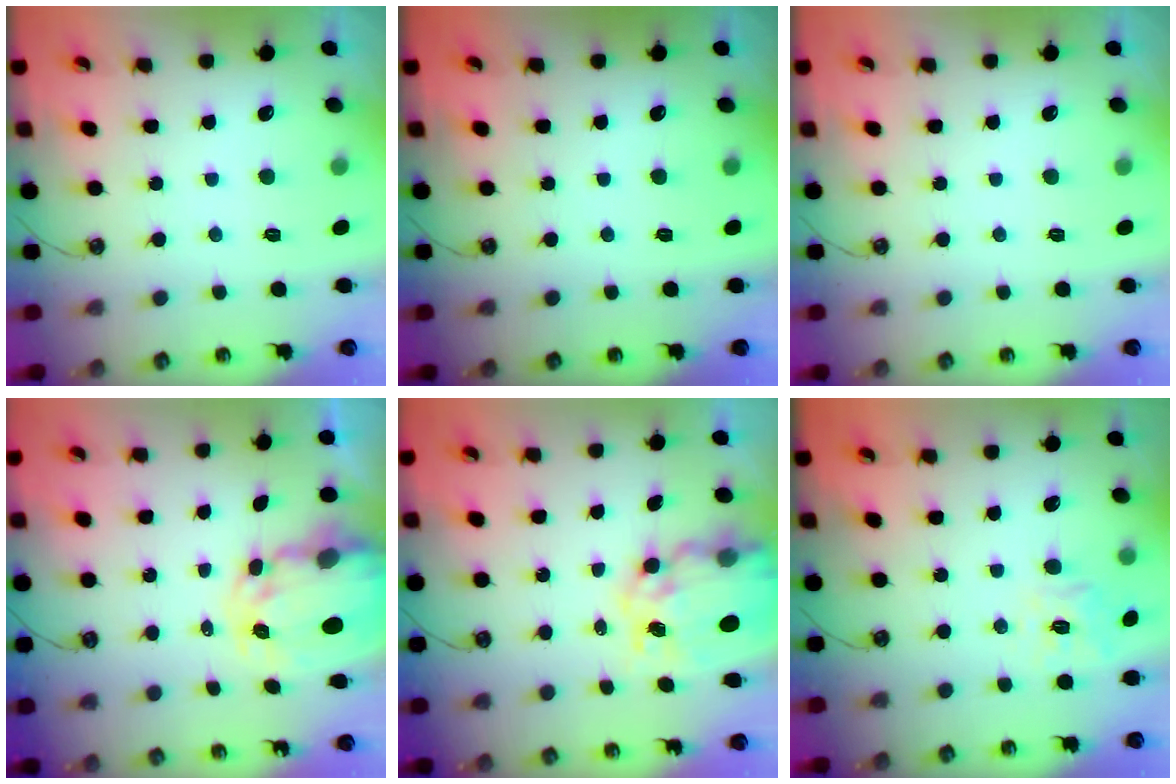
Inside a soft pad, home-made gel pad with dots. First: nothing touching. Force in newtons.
{"total": 0.0}
{"total": 0.0}
{"total": 6.4, "press": 6.4, "slide": 0.6}
{"total": 13.8, "press": 13.7, "slide": 1.1}
{"total": 11.5, "press": 11.4, "slide": 1.5}